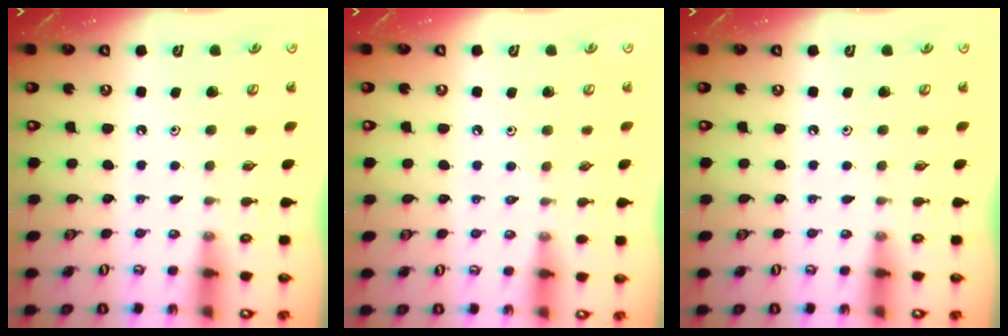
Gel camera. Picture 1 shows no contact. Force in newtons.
{"total": 2.1, "press": 2.1, "slide": 0.4}
{"total": 0.0}